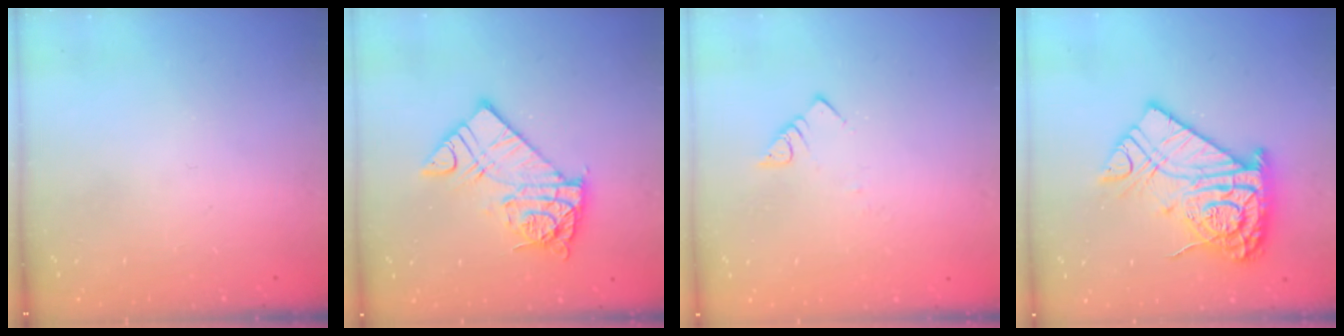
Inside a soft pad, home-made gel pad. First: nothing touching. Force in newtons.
{"total": 11.5, "press": 11.4, "slide": 1.0}
{"total": 2.8, "press": 2.8, "slide": 0.2}
{"total": 20.4, "press": 20.3, "slide": 1.4}